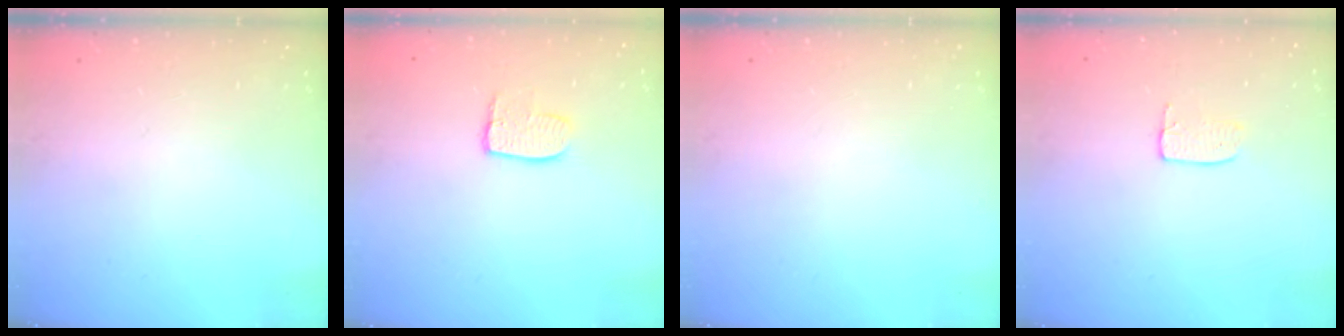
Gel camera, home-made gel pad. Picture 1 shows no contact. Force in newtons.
{"total": 6.9, "press": 6.9, "slide": 0.6}
{"total": 0.0}
{"total": 3.7, "press": 3.7, "slide": 0.2}